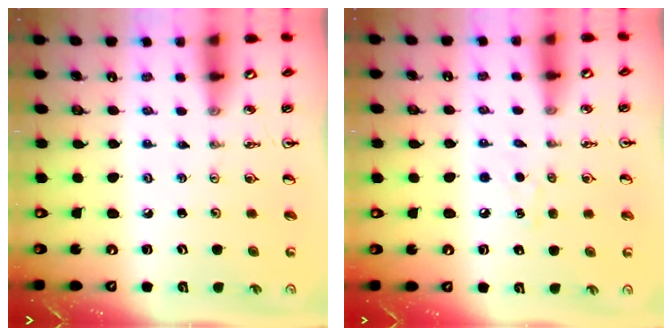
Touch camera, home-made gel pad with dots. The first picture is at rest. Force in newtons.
{"total": 4.7, "press": 4.6, "slide": 0.7}